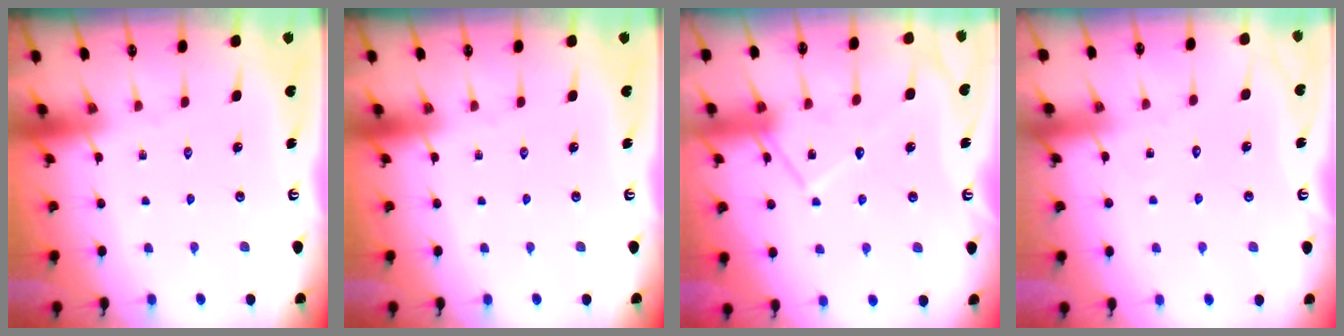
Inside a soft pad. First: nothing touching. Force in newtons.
{"total": 0.0}
{"total": 13.0, "press": 12.9, "slide": 1.0}
{"total": 4.8, "press": 4.8, "slide": 0.5}